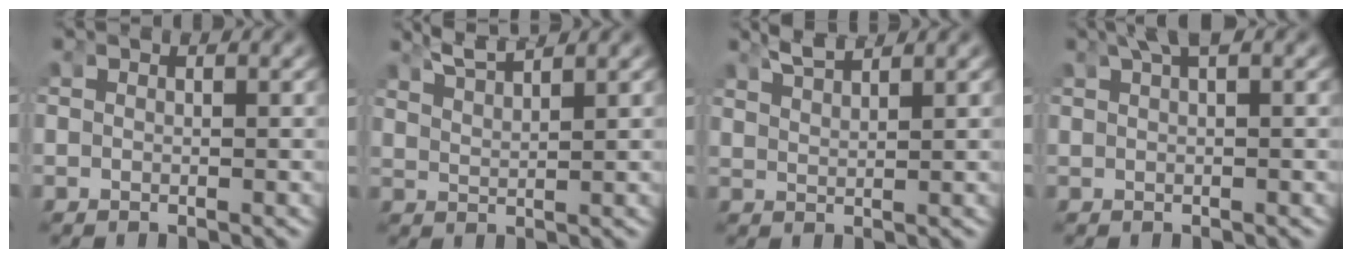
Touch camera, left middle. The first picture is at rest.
{"total": 3.3, "force": [3.0, 0.7, 1.4], "torque": [-0.032, -0.003, 0.056]}
{"total": 2.7, "force": [2.5, 0.4, 0.9], "torque": [-0.020, -0.003, 0.050]}
{"total": 2.6, "force": [1.7, 0.7, 1.9], "torque": [-0.029, 0.009, 0.026]}